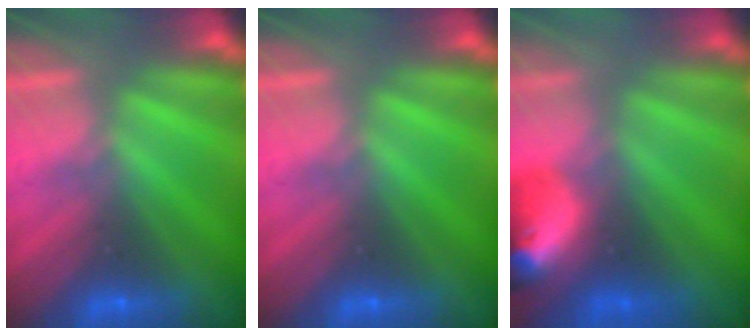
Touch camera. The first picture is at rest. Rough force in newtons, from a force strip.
{"total": 0.0}
{"total": 7.0}